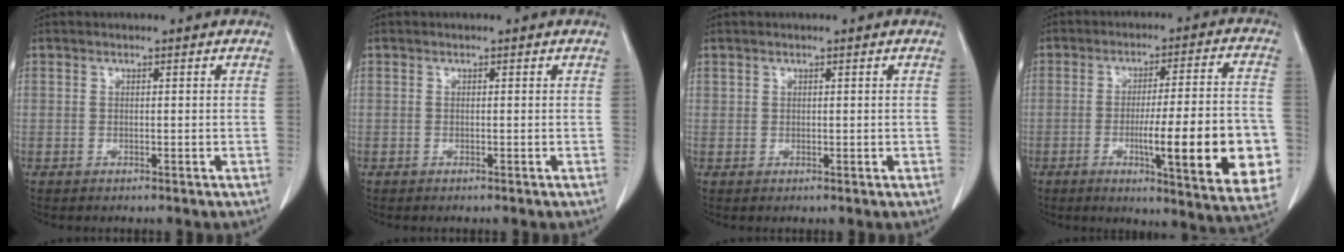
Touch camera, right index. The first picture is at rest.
{"total": 0.0}
{"total": 0.7, "force": [0.5, 0.5, 0.2], "torque": [0.005, -0.001, 0.008]}
{"total": 19.1, "force": [-4.7, 1.9, 18.5], "torque": [-0.194, -0.001, -0.056]}